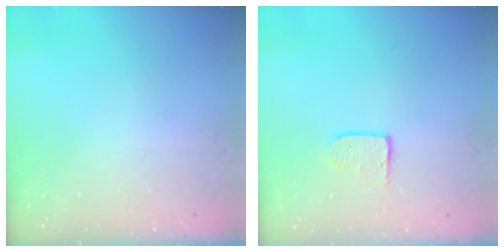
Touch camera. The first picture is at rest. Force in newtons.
{"total": 4.0, "press": 4.0, "slide": 0.4}